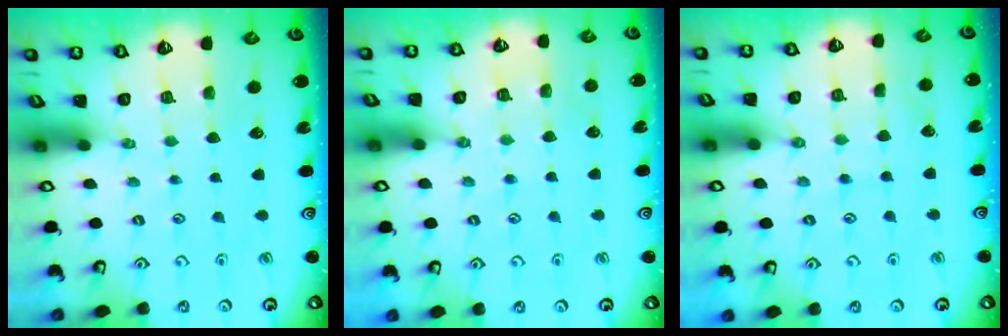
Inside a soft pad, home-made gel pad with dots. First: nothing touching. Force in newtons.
{"total": 5.7, "press": 5.7, "slide": 0.7}
{"total": 2.8, "press": 2.8, "slide": 0.3}